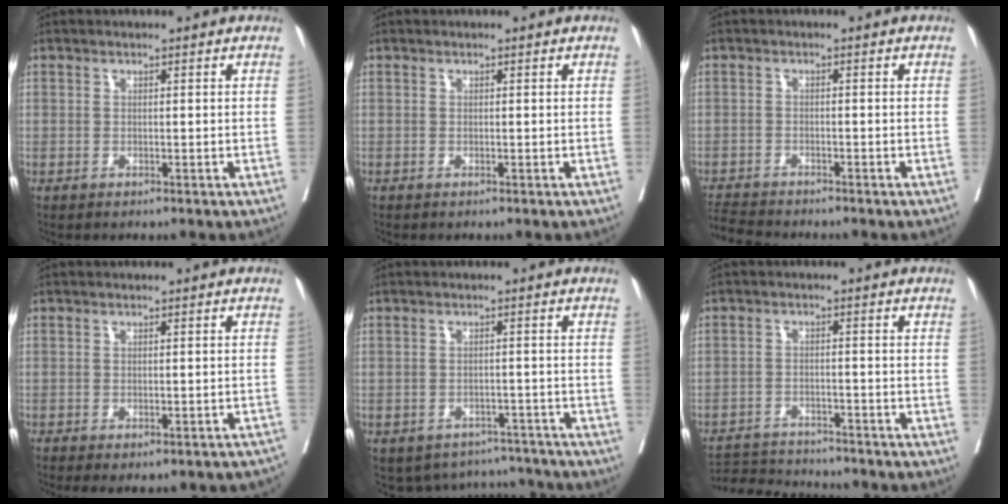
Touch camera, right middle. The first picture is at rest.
{"total": 0.0}
{"total": 4.6, "force": [-4.5, -0.2, 0.9], "torque": [-0.013, -0.019, -0.080]}
{"total": 8.9, "force": [-7.4, 2.9, 3.8], "torque": [-0.049, 0.005, -0.080]}
{"total": 7.7, "force": [-7.1, 2.8, -0.2], "torque": [0.015, 0.027, -0.083]}
{"total": 10.3, "force": [-9.9, 1.5, 2.4], "torque": [-0.041, 0.001, -0.145]}